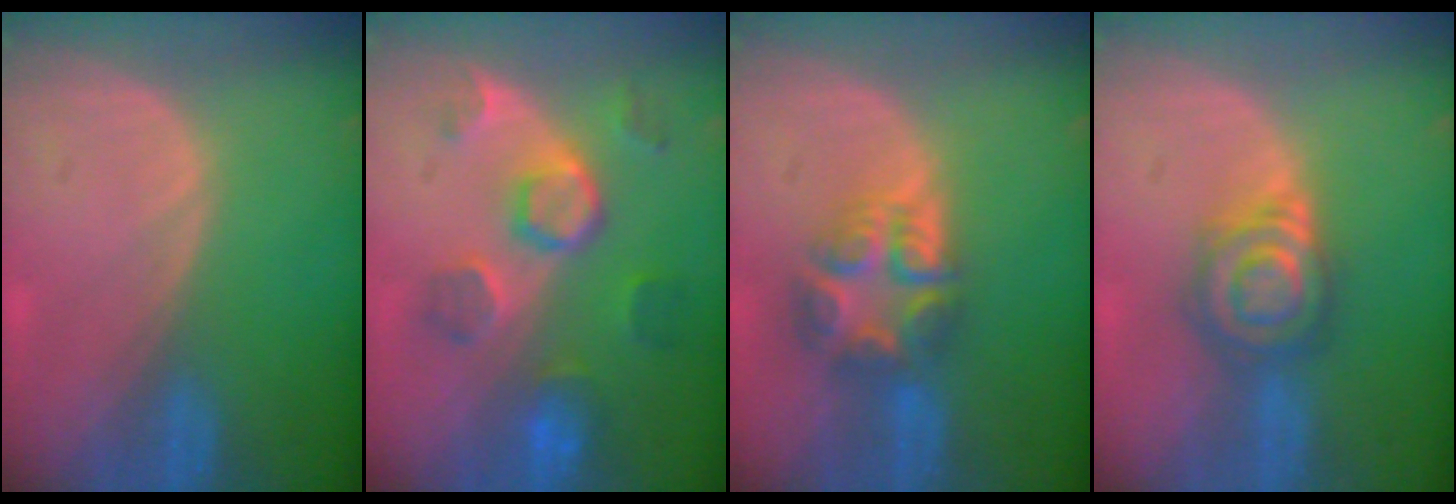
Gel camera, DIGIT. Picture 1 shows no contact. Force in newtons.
{"total": 8.6, "press": 7.8, "slide": 3.6}
{"total": 7.7, "press": 6.7, "slide": 3.7}
{"total": 6.6, "press": 6.4, "slide": 1.4}